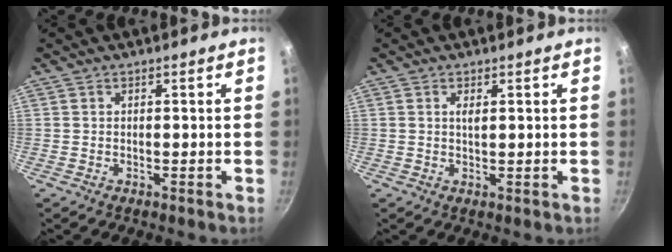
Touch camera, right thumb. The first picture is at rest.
{"total": 1.6, "force": [0.6, 0.5, 1.3], "torque": [-0.024, -0.002, 0.011]}